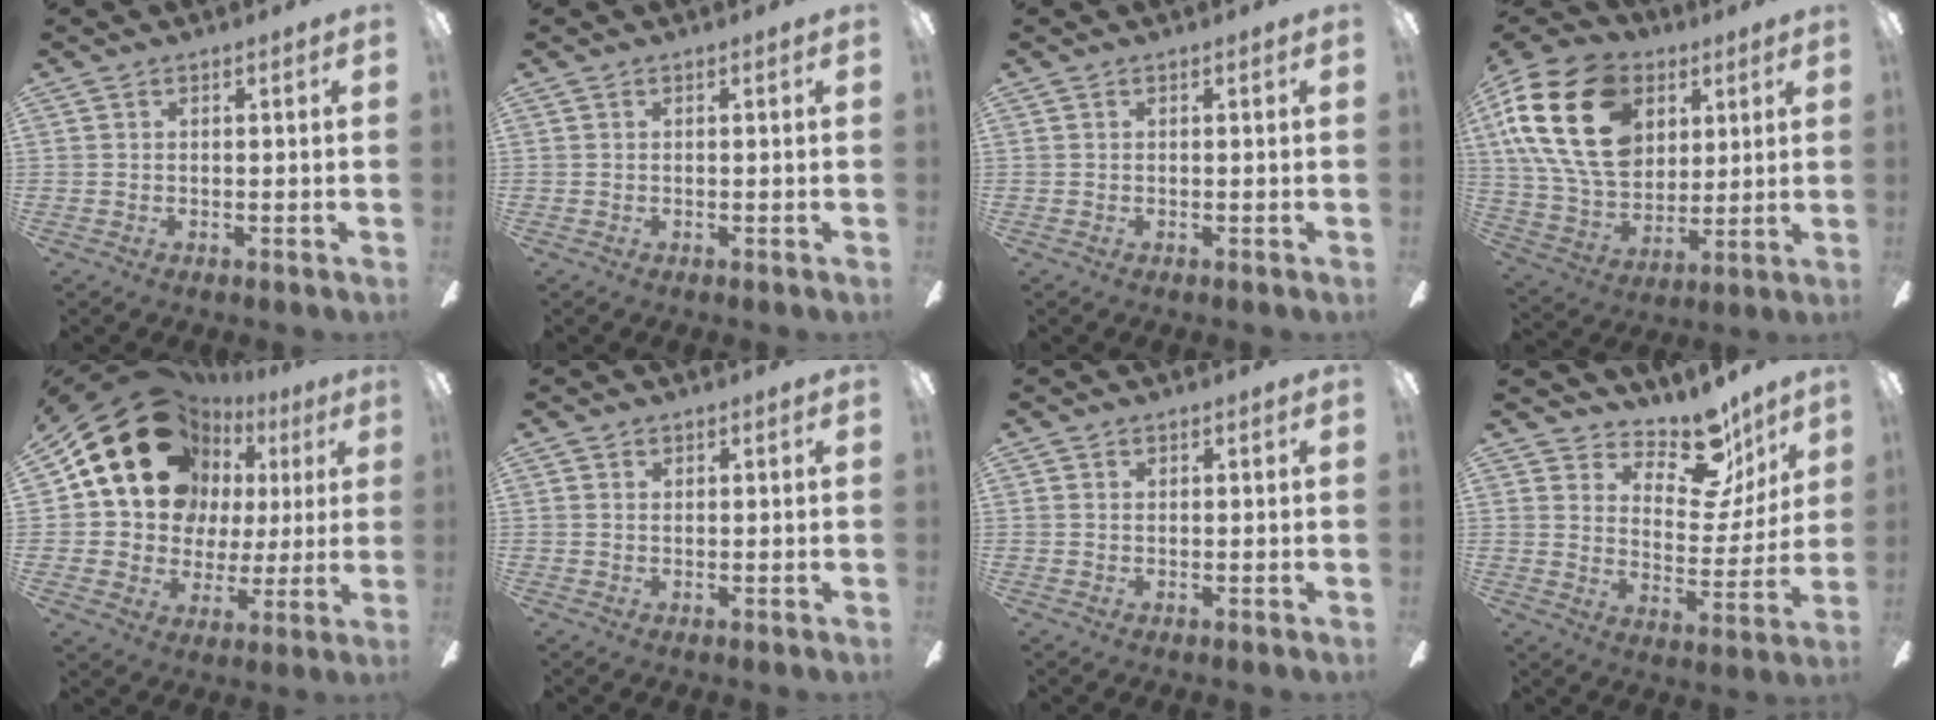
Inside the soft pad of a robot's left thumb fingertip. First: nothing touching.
{"total": 0.0}
{"total": 0.0}
{"total": 24.0, "force": [8.4, 16.7, 15.1], "torque": [-0.324, -0.021, 0.148]}
{"total": 21.1, "force": [9.4, 16.2, 9.6], "torque": [-0.180, -0.042, 0.192]}
{"total": 0.7, "force": [0.5, 0.5, 0.1], "torque": [-0.004, 0.001, 0.009]}
{"total": 0.5, "force": [0.3, 0.4, 0.1], "torque": [-0.003, 0.002, 0.006]}
{"total": 13.9, "force": [10.6, 6.6, 6.2], "torque": [-0.089, -0.080, 0.186]}